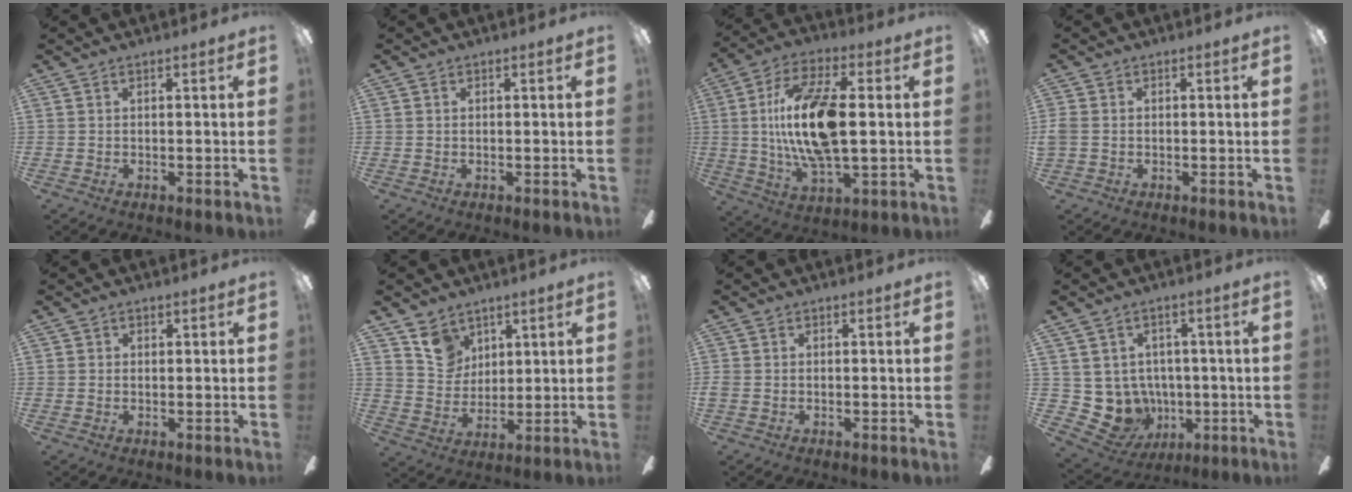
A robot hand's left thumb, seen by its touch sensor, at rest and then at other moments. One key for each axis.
{"total": 0.0}
{"total": 19.3, "fx": 1.9, "fy": 8.3, "fz": 17.3, "tx": -0.355, "ty": -0.001, "tz": 0.031}
{"total": 2.4, "fx": -0.5, "fy": 1.7, "fz": 1.7, "tx": -0.044, "ty": 0.001, "tz": -0.014}
{"total": 0.5, "fx": 0.1, "fy": 0.5, "fz": -0.1, "tx": 0.009, "ty": -0.002, "tz": 0.001}
{"total": 8.7, "fx": 5.7, "fy": 6.1, "fz": 2.2, "tx": -0.041, "ty": -0.022, "tz": 0.110}
{"total": 0.6, "fx": -0.2, "fy": 0.5, "fz": 0.3, "tx": -0.006, "ty": 0.003, "tz": -0.005}
{"total": 7.7, "fx": 0.3, "fy": 7.6, "fz": 1.5, "tx": -0.075, "ty": -0.014, "tz": 0.016}